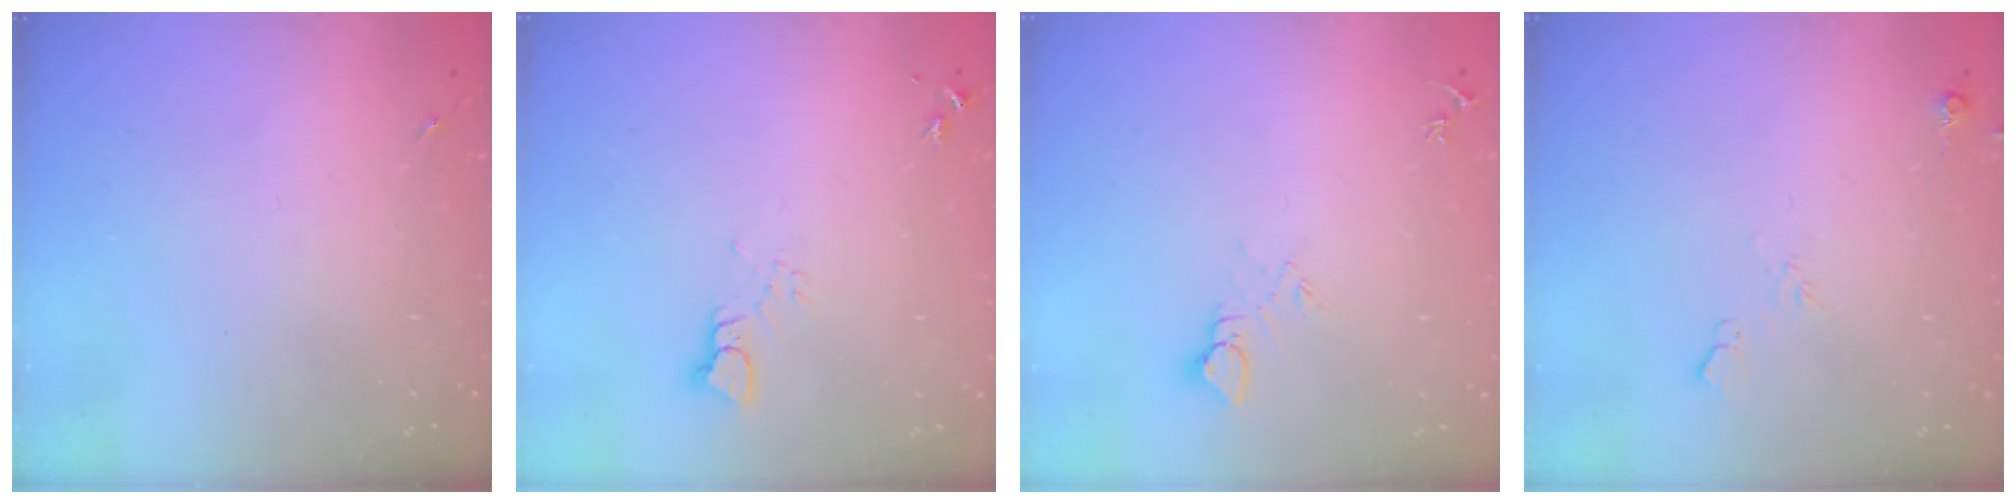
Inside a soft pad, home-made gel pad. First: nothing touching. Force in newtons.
{"total": 3.4, "press": 3.4, "slide": 0.3}
{"total": 6.0, "press": 6.0, "slide": 0.5}
{"total": 4.6, "press": 4.5, "slide": 0.8}